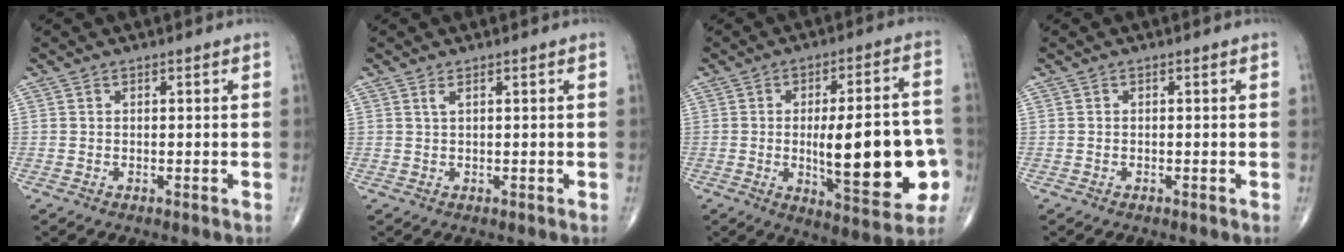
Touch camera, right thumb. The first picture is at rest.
{"total": 0.9, "force": [0.5, 0.1, 0.6], "torque": [-0.016, 0.002, 0.013]}
{"total": 20.9, "force": [-3.0, 7.1, 19.5], "torque": [-0.257, 0.012, -0.028]}
{"total": 0.0}